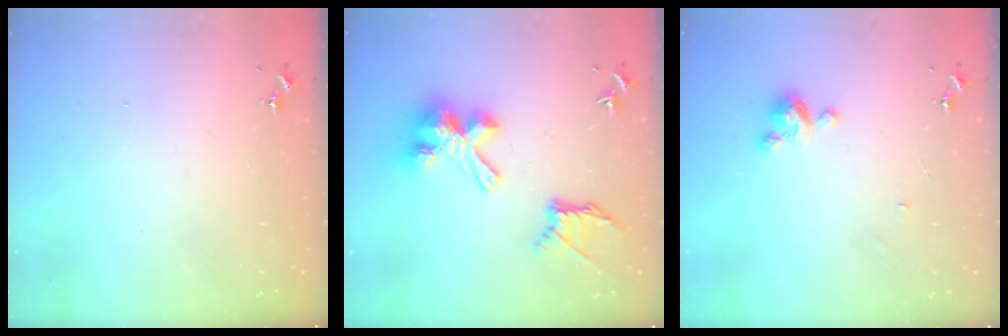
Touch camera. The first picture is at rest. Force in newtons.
{"total": 18.8, "press": 18.8, "slide": 1.2}
{"total": 5.0, "press": 5.0, "slide": 0.3}